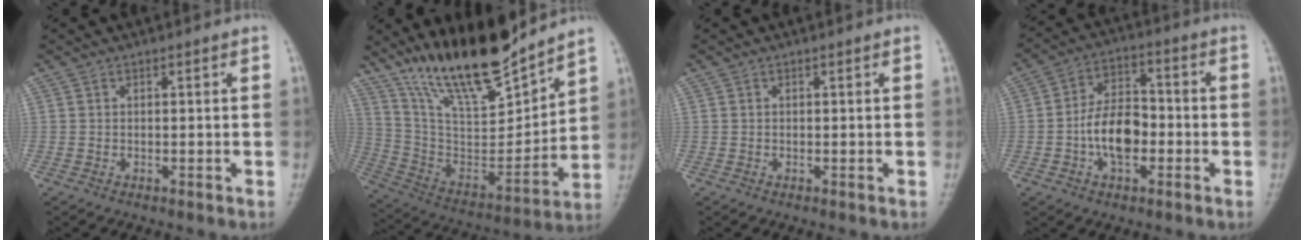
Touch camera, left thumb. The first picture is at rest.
{"total": 20.9, "force": [16.5, 5.2, 11.7], "torque": [-0.168, -0.091, 0.304]}
{"total": 0.0}
{"total": 10.1, "force": [-2.4, 6.0, 7.8], "torque": [-0.115, 0.028, -0.052]}